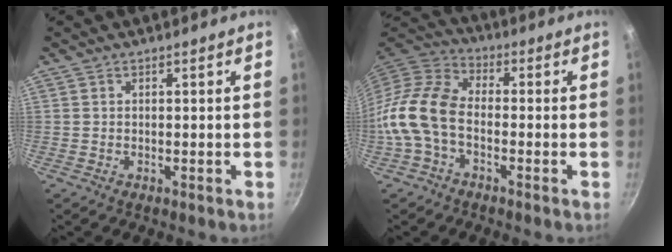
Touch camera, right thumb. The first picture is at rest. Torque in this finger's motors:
{"motor_torque": [0.47, 0.92, 0.98, -1.03, 0.19]}